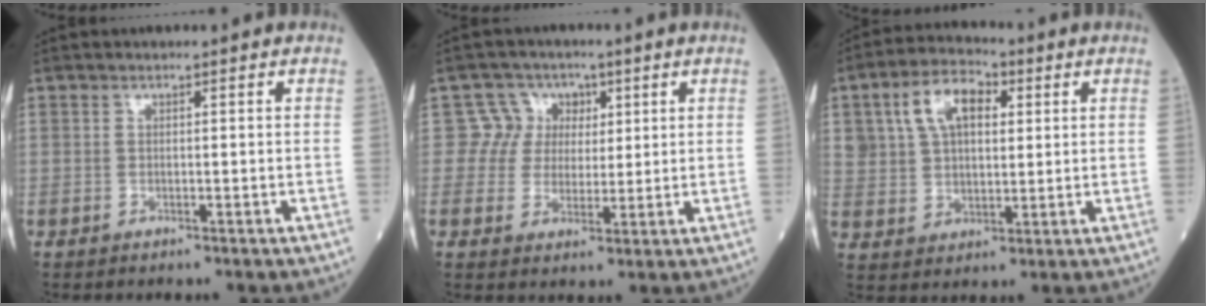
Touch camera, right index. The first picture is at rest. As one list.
[{"total": 5.4, "force": [1.6, 5.2, -0.1], "torque": [0.019, 0.015, 0.022]}, {"total": 9.7, "force": [3.5, 5.8, 6.9], "torque": [-0.134, 0.029, 0.066]}]